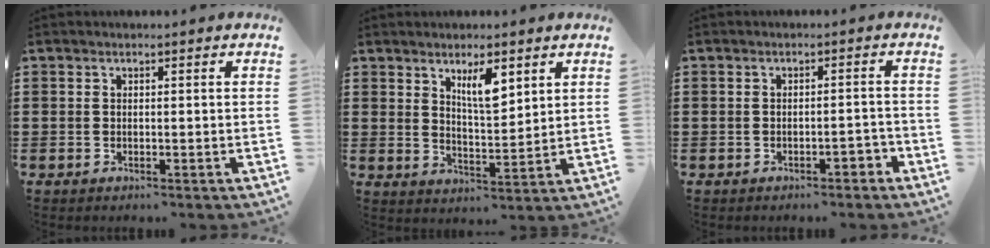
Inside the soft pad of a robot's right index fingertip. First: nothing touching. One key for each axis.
{"total": 5.6, "fx": 3.2, "fy": 1.8, "fz": 4.3, "tx": -0.076, "ty": -0.003, "tz": 0.052}
{"total": 2.2, "fx": -1.4, "fy": 0.5, "fz": 1.5, "tx": -0.028, "ty": 0.001, "tz": -0.028}